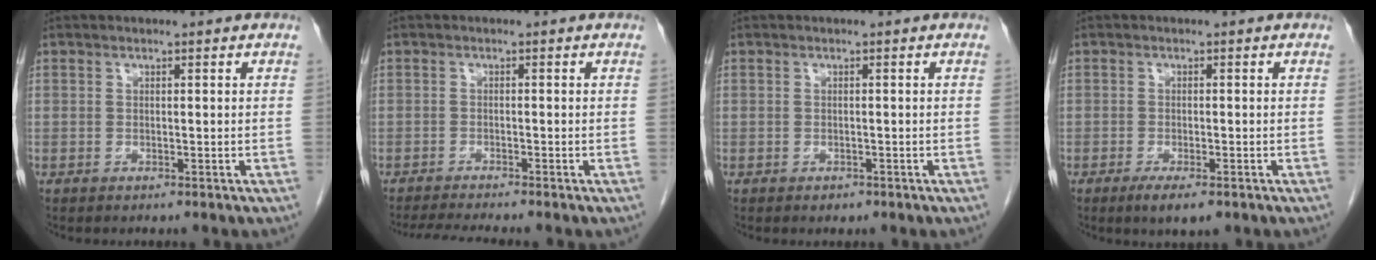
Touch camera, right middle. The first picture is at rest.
{"total": 4.7, "force": [-4.2, -0.8, 1.9], "torque": [-0.031, -0.017, -0.072]}
{"total": 0.8, "force": [-0.5, 0.5, 0.2], "torque": [-0.007, 0.001, -0.005]}
{"total": 3.7, "force": [-2.3, 1.0, 2.8], "torque": [-0.045, -0.006, -0.034]}